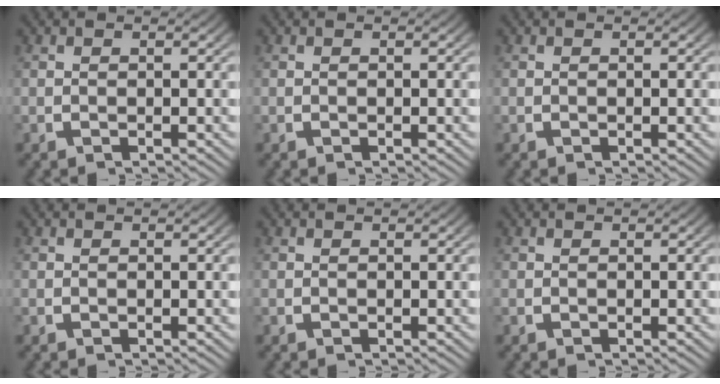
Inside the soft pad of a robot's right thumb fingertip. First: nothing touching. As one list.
[{"total": 0.0}, {"total": 0.0}, {"total": 0.0}, {"total": 0.0}, {"total": 0.0}]